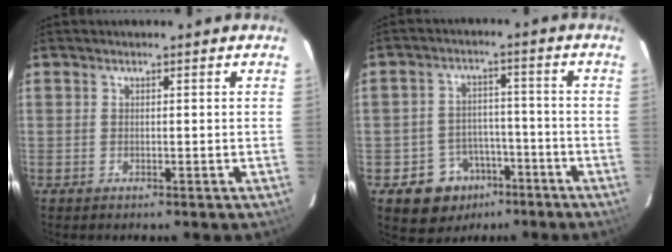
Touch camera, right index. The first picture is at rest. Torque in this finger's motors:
{"motor_torque": [0.05, -0.11, -0.49, -0.19]}